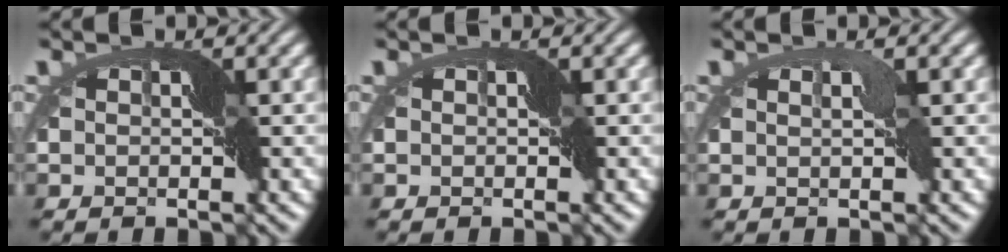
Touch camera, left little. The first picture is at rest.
{"total": 0.0}
{"total": 0.9, "force": [0.6, -0.1, 0.7], "torque": [-0.018, 0.002, 0.012]}